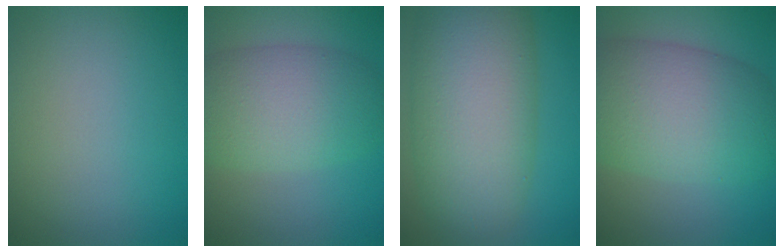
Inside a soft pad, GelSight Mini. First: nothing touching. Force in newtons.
{"total": 7.3, "press": 7.3, "slide": 0.3}
{"total": 11.7, "press": 11.7, "slide": 0.6}
{"total": 10.4, "press": 10.4, "slide": 0.3}